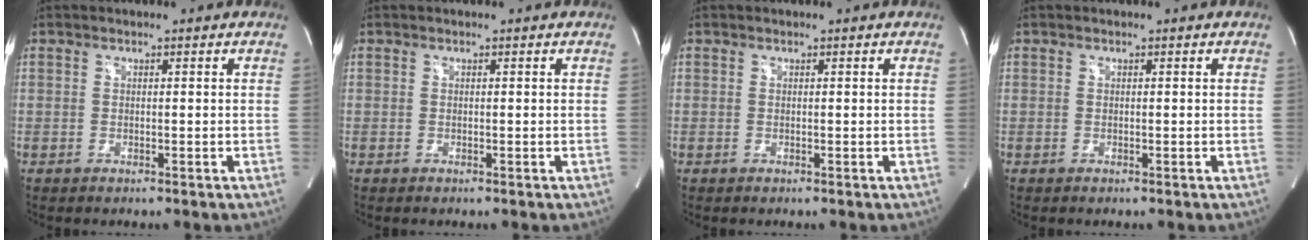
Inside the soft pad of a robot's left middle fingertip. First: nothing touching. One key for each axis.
{"total": 0.0}
{"total": 0.0}
{"total": 0.0}